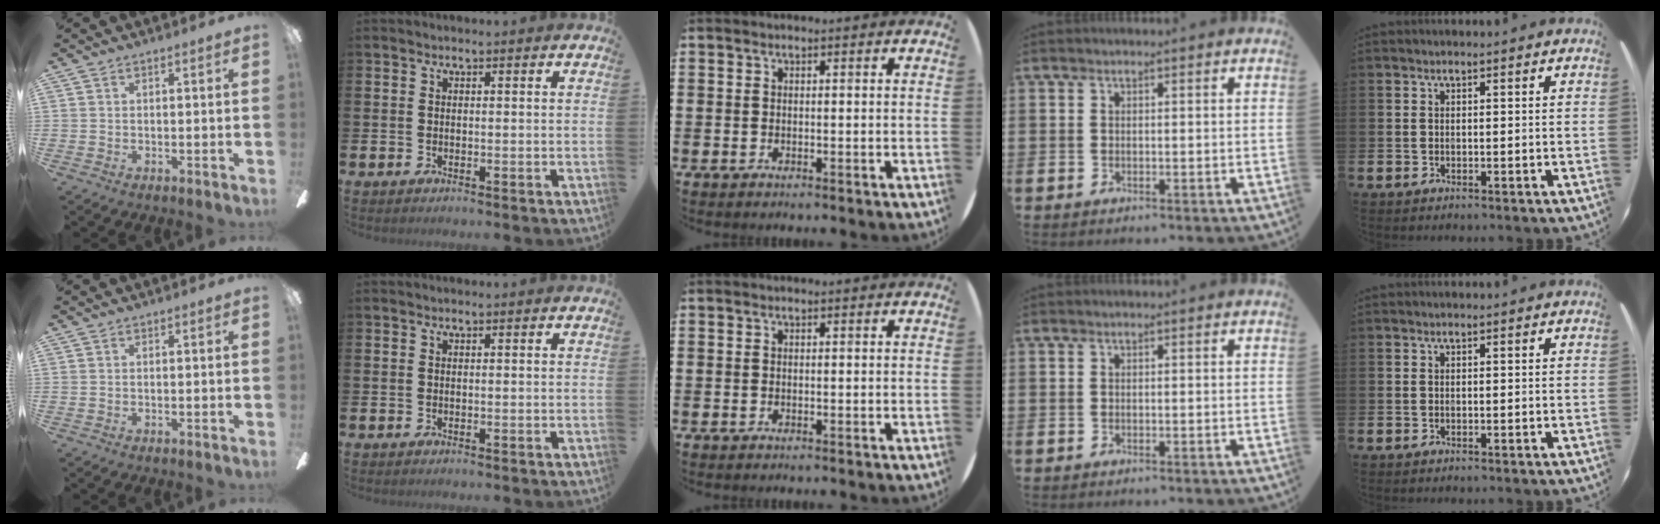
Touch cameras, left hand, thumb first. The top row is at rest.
{}